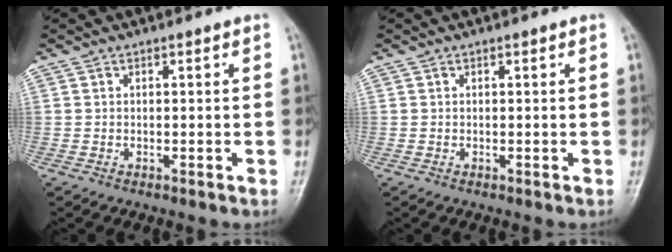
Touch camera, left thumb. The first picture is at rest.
{"total": 0.0}